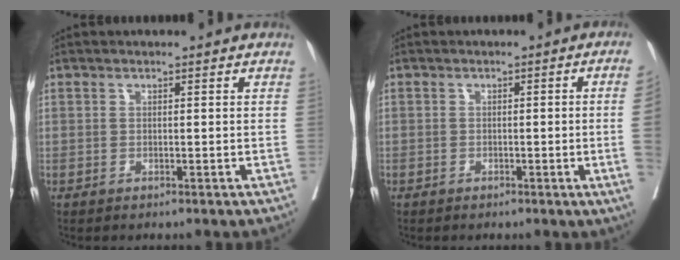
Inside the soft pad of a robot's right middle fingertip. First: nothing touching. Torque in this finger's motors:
{"motor_torque": [0.69, -0.95, -0.82, -0.21]}